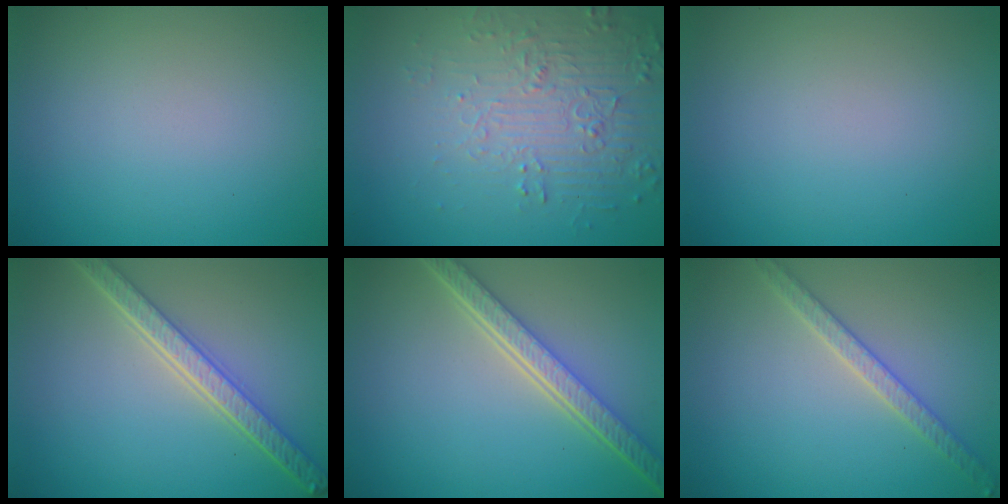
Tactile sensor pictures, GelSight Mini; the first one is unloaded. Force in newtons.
{"total": 5.7, "press": 3.9, "slide": 4.2}
{"total": 0.0}
{"total": 5.2, "press": 4.0, "slide": 3.3}
{"total": 5.5, "press": 4.1, "slide": 3.8}
{"total": 2.9, "press": 2.8, "slide": 0.6}